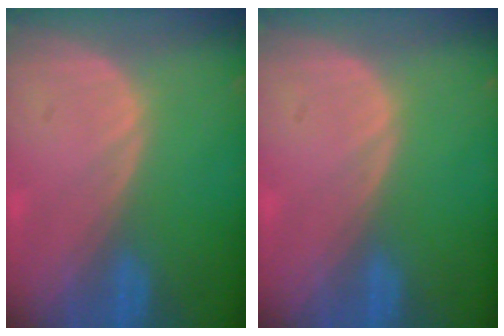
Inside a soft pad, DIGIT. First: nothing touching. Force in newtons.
{"total": 0.0}